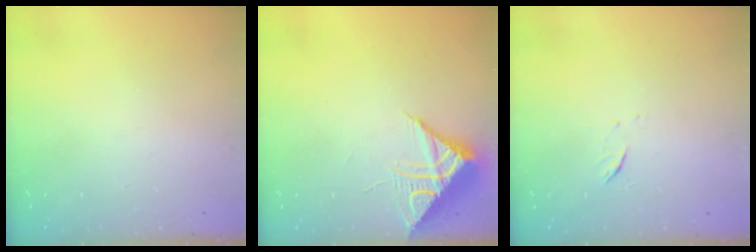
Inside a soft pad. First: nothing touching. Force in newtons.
{"total": 9.7, "press": 9.7, "slide": 0.5}
{"total": 5.2, "press": 5.1, "slide": 0.7}